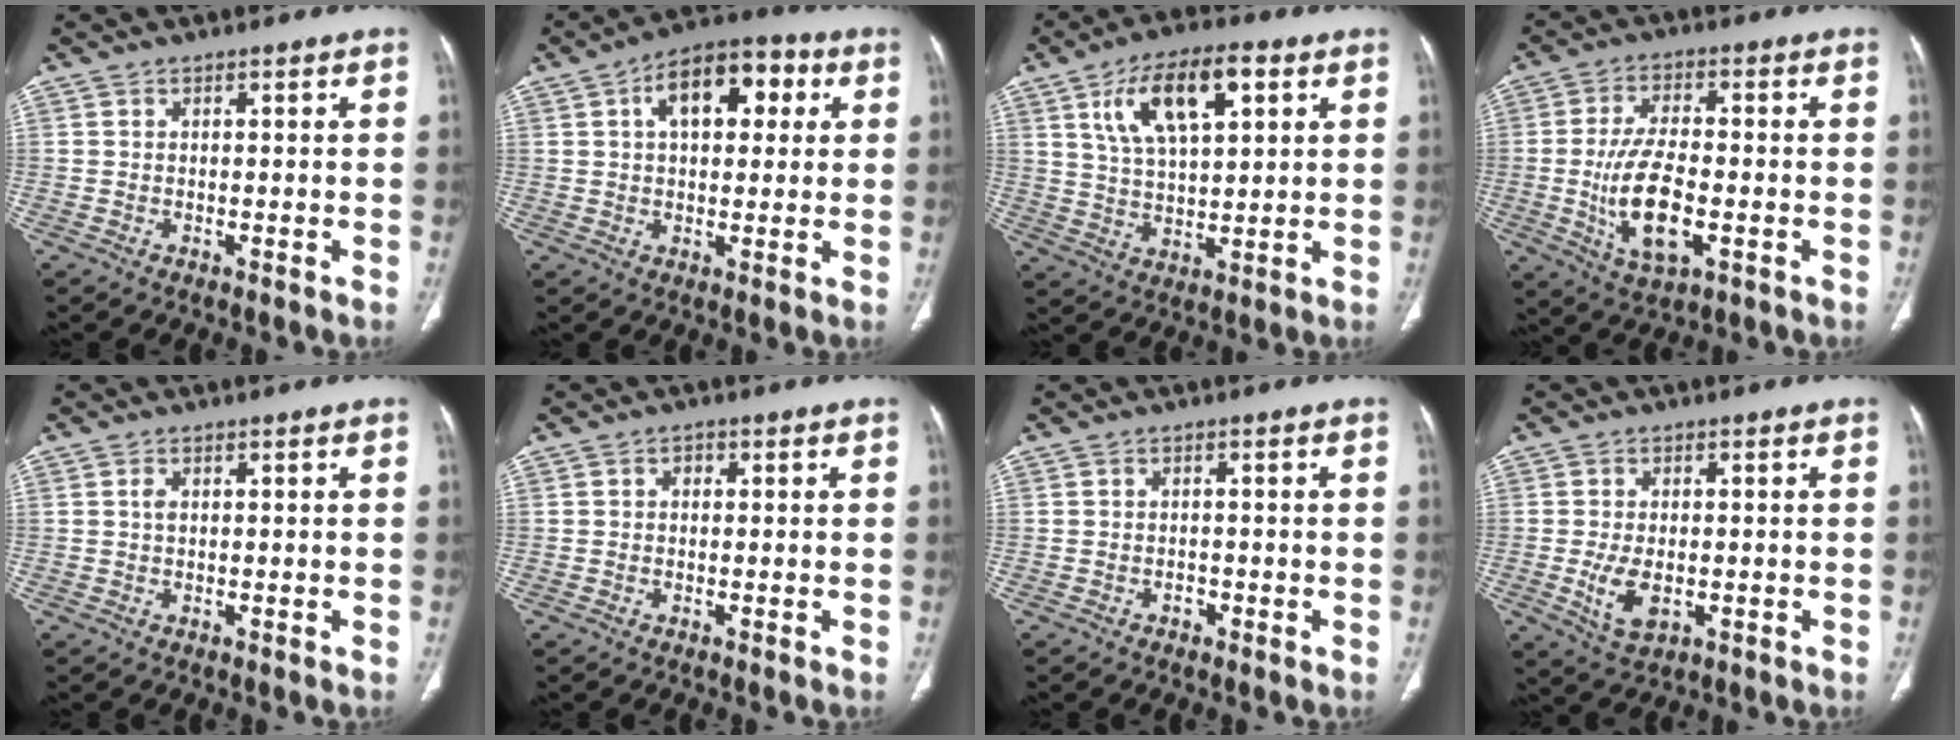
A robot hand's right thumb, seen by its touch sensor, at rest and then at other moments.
{"total": 12.5, "force": [3.7, 7.0, 9.6], "torque": [-0.120, 0.022, 0.051]}
{"total": 13.9, "force": [5.7, 6.1, 11.1], "torque": [-0.178, -0.005, 0.101]}
{"total": 12.0, "force": [-2.4, 5.3, 10.5], "torque": [-0.199, 0.003, -0.040]}
{"total": 1.1, "force": [0.2, 0.7, 0.9], "torque": [-0.017, 0.002, 0.004]}
{"total": 1.1, "force": [0.1, 0.9, 0.6], "torque": [-0.002, 0.004, -0.003]}
{"total": 1.5, "force": [-0.7, 1.1, 0.7], "torque": [-0.006, 0.007, -0.013]}
{"total": 6.2, "force": [-1.2, 3.5, 5.0], "torque": [-0.096, -0.007, -0.014]}